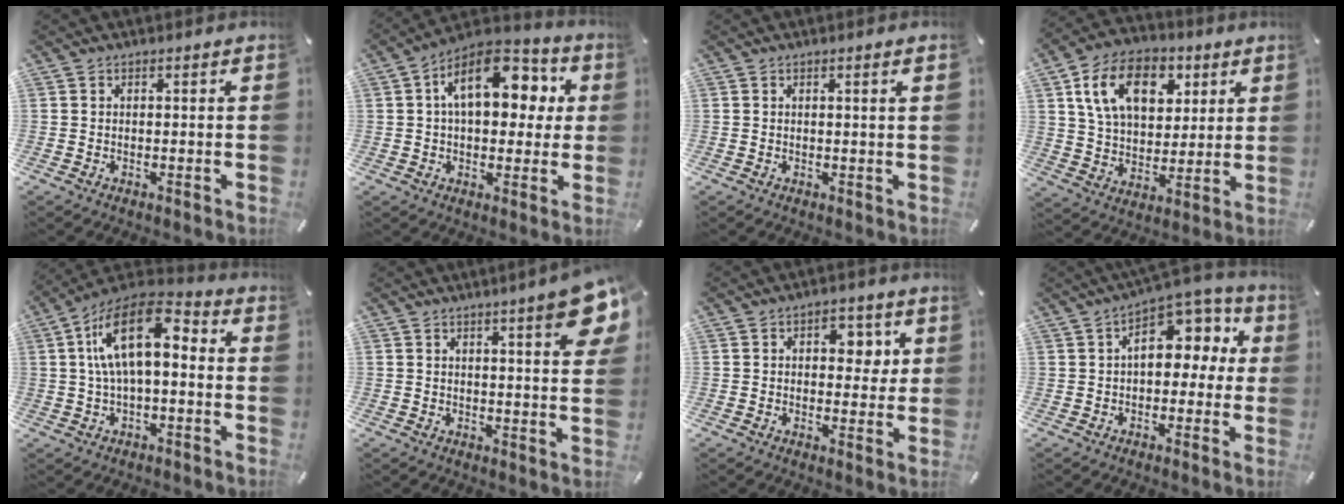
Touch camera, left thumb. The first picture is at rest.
{"total": 15.5, "force": [4.7, 9.5, 11.3], "torque": [-0.175, -0.006, 0.079]}
{"total": 1.3, "force": [0.4, -0.1, 1.2], "torque": [-0.023, -0.002, 0.007]}
{"total": 15.2, "force": [6.3, 10.6, 8.9], "torque": [-0.149, -0.008, 0.116]}
{"total": 14.8, "force": [2.3, 7.2, 12.8], "torque": [-0.246, -0.008, 0.038]}
{"total": 10.0, "force": [5.3, 1.9, 8.2], "torque": [-0.114, -0.028, 0.085]}
{"total": 6.3, "force": [1.9, 4.0, 4.5], "torque": [-0.041, -0.009, 0.020]}
{"total": 11.6, "force": [3.6, 7.2, 8.5], "torque": [-0.118, -0.021, 0.059]}